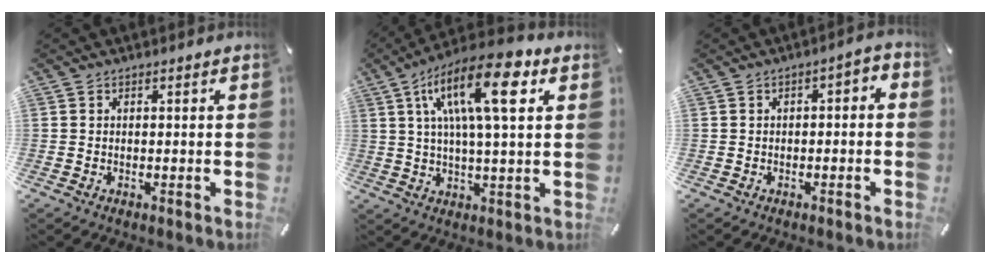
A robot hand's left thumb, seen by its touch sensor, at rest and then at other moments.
{"total": 17.1, "force": [5.9, 5.1, 15.2], "torque": [-0.285, 0.000, 0.092]}
{"total": 3.0, "force": [-1.9, 1.3, 2.0], "torque": [-0.032, 0.018, -0.038]}